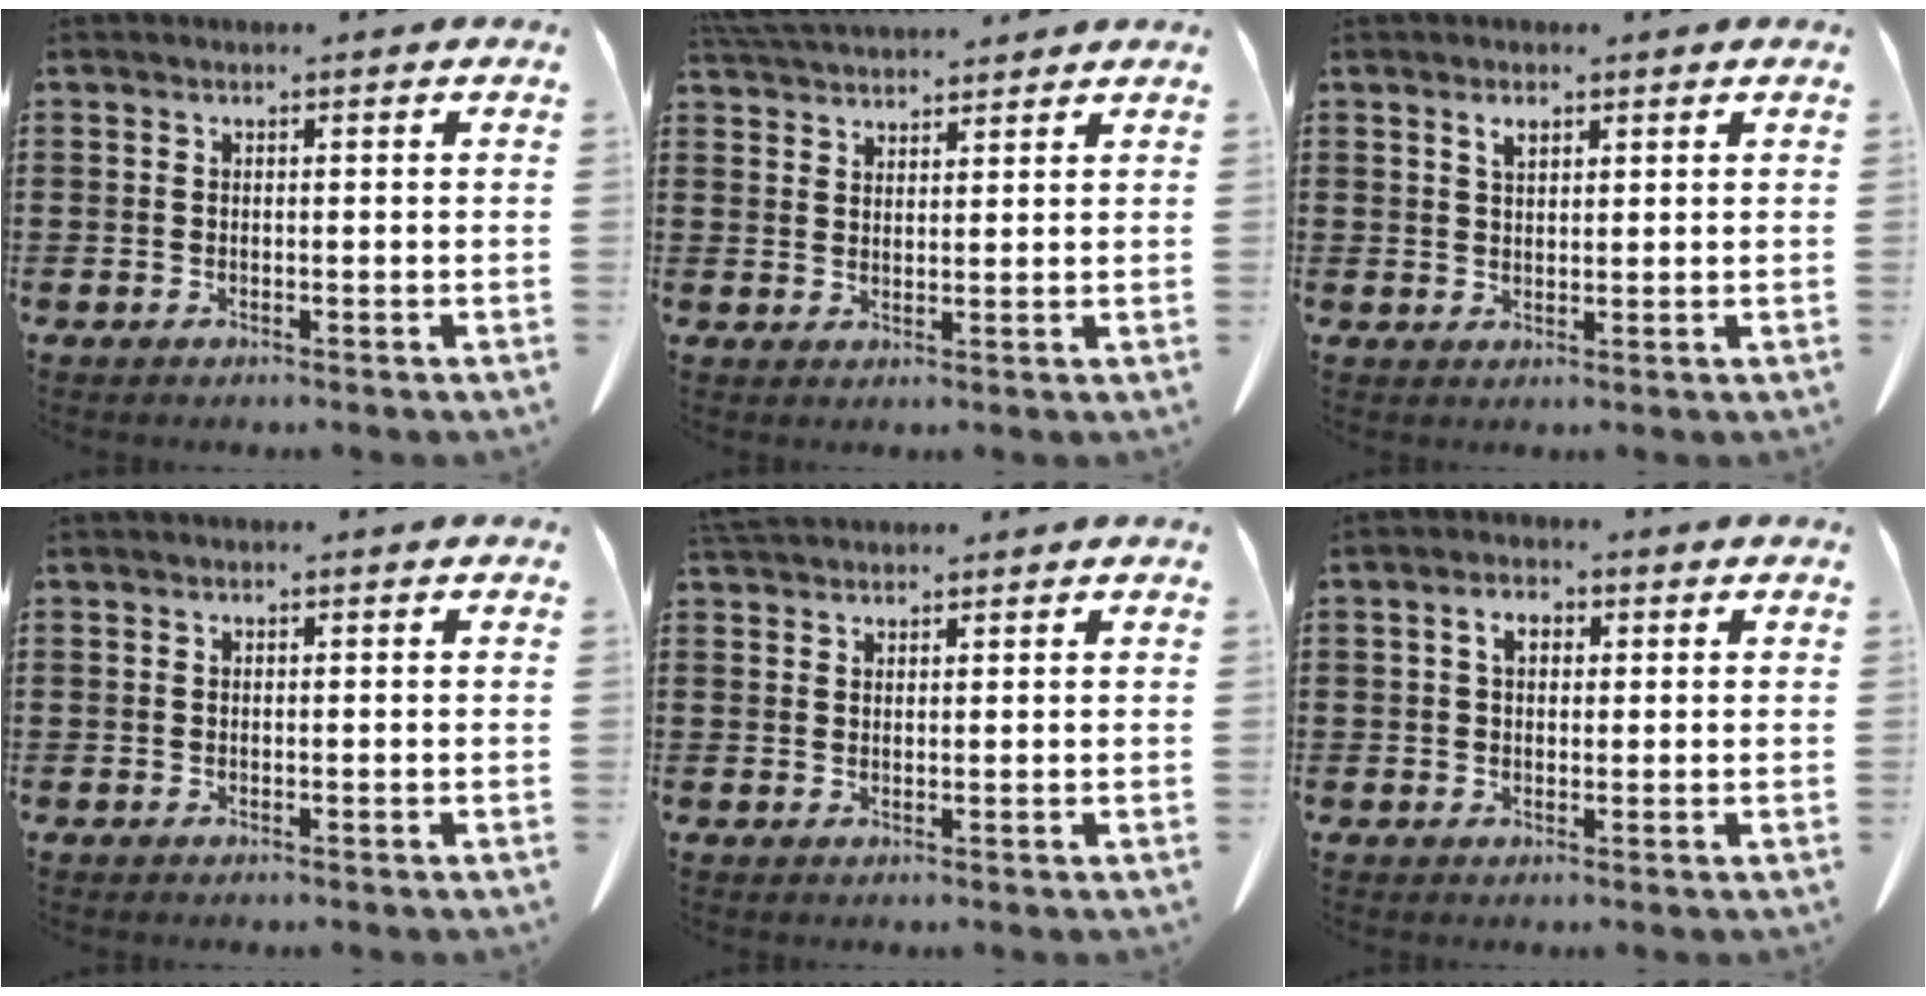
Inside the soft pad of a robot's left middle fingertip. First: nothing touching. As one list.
[{"total": 4.3, "force": [4.2, 0.5, 0.8], "torque": [-0.027, -0.010, 0.080]}, {"total": 2.1, "force": [1.3, 0.9, 1.3], "torque": [-0.021, 0.002, 0.021]}, {"total": 0.0}, {"total": 2.5, "force": [2.3, 0.6, 0.6], "torque": [-0.019, 0.001, 0.046]}, {"total": 3.2, "force": [1.0, 1.9, 2.4], "torque": [-0.045, 0.009, 0.013]}]